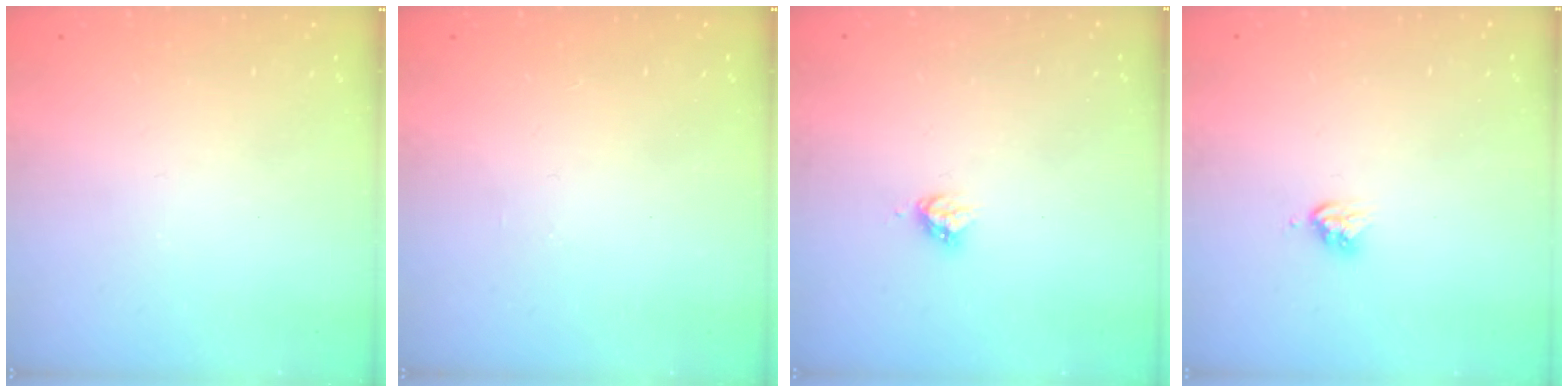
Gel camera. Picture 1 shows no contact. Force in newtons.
{"total": 1.2, "press": 1.2, "slide": 0.3}
{"total": 3.7, "press": 3.7, "slide": 0.1}
{"total": 3.6, "press": 3.6, "slide": 0.5}